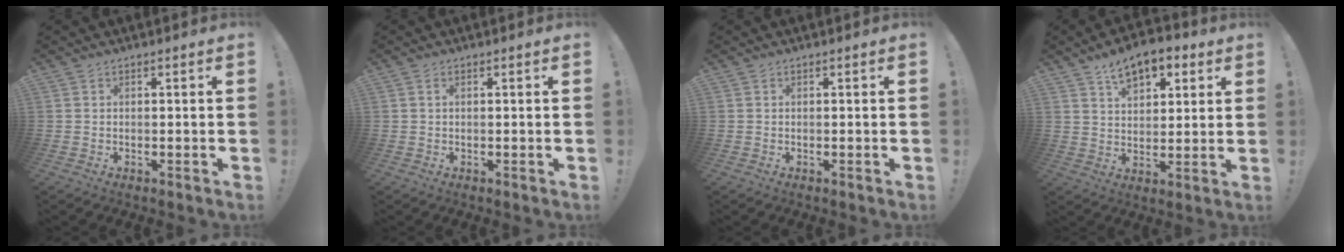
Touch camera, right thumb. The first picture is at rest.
{"total": 0.6, "force": [0.2, 0.2, 0.5], "torque": [-0.011, 0.002, 0.002]}
{"total": 0.0}
{"total": 10.4, "force": [6.4, 6.0, 5.6], "torque": [-0.085, -0.023, 0.118]}